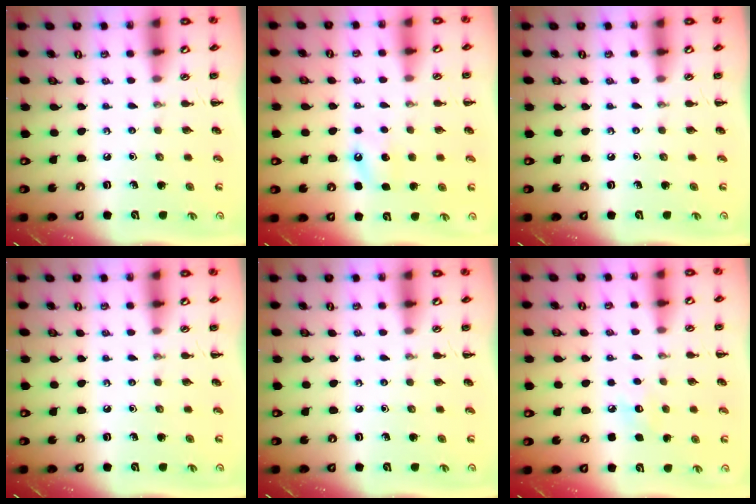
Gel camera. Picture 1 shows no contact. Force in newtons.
{"total": 6.9, "press": 6.7, "slide": 1.8}
{"total": 0.0}
{"total": 0.0}
{"total": 0.0}
{"total": 6.1, "press": 5.9, "slide": 1.6}